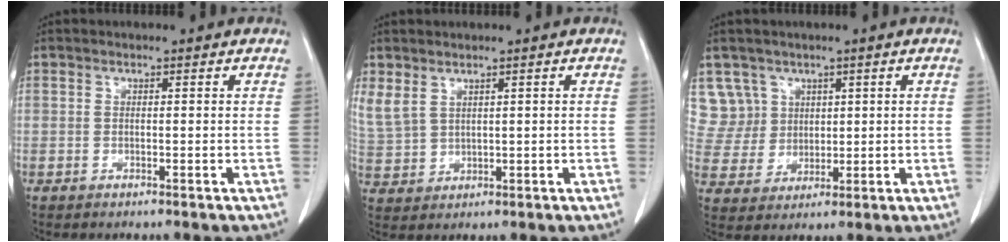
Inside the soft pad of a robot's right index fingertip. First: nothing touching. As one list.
[{"total": 6.0, "force": [3.3, 3.9, 3.2], "torque": [-0.091, 0.007, 0.085]}, {"total": 6.6, "force": [3.3, 5.7, -0.5], "torque": [0.011, 0.014, 0.078]}]